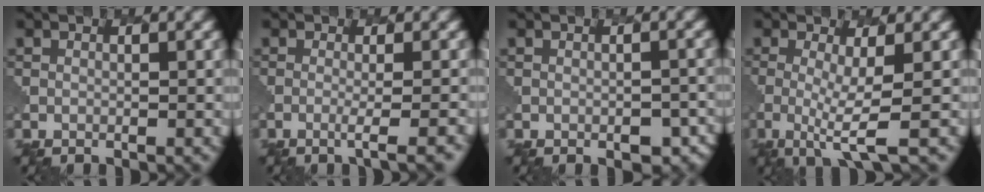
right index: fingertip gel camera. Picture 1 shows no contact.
{"total": 2.9, "force": [-0.8, 0.6, 2.7], "torque": [-0.027, 0.006, -0.023]}
{"total": 3.2, "force": [-1.6, 1.7, 2.2], "torque": [-0.028, -0.001, -0.008]}
{"total": 3.4, "force": [-0.2, 0.6, 3.3], "torque": [-0.068, -0.012, -0.009]}